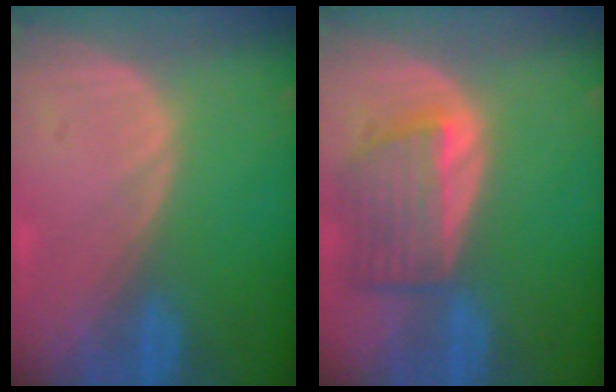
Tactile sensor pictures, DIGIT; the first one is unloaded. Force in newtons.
{"total": 6.6, "press": 6.3, "slide": 1.9}